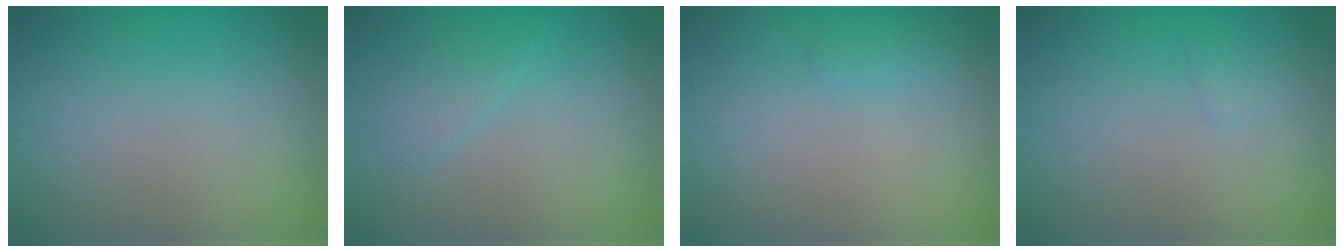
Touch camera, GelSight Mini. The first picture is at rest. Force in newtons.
{"total": 1.3, "press": 1.3, "slide": 0.1}
{"total": 0.8, "press": 0.8, "slide": 0.1}
{"total": 0.6, "press": 0.6, "slide": 0.0}